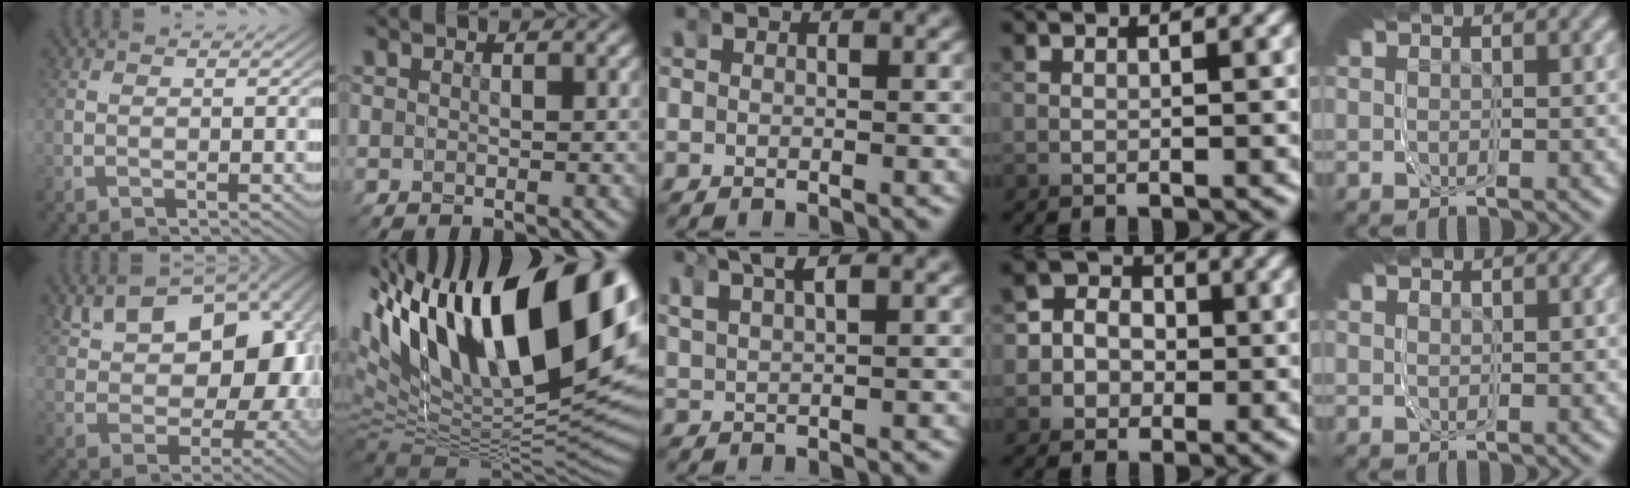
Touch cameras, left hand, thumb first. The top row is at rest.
{"thumb": {"total": 14.4, "force": [2.3, 8.2, 11.6], "torque": [-0.172, -0.003, 0.042]}, "index": {"total": 19.0, "force": [5.2, 10.6, 14.9], "torque": [-0.223, 0.023, 0.078]}, "middle": {"total": 3.6, "force": [2.9, 0.1, 2.2], "torque": [-0.034, 0.012, 0.056]}, "ring": {"total": 3.2, "force": [-0.3, 2.9, -1.3], "torque": [0.011, -0.010, -0.007]}, "little": {"total": 0.5, "force": [0.3, 0.4, 0.1], "torque": [-0.008, -0.003, 0.004]}}